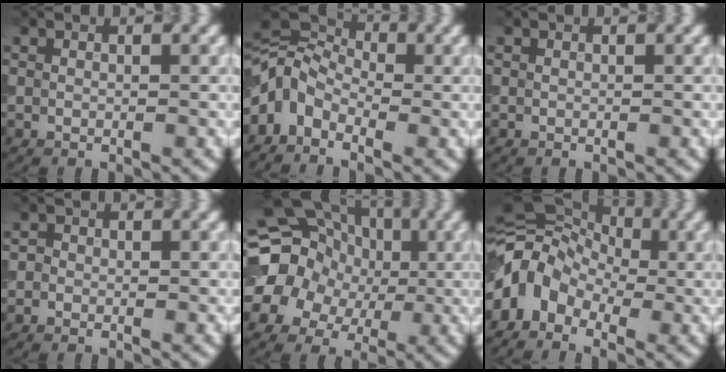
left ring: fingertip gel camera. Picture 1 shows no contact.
{"total": 5.6, "force": [-1.9, 3.8, 3.6], "torque": [-0.066, 0.014, -0.062]}
{"total": 0.0}
{"total": 0.7, "force": [-0.1, 0.7, 0.2], "torque": [0.000, -0.003, -0.007]}
{"total": 15.7, "force": [1.9, 14.1, 6.8], "torque": [-0.151, 0.021, 0.002]}
{"total": 6.7, "force": [-1.5, 5.1, 4.1], "torque": [-0.067, 0.014, -0.054]}